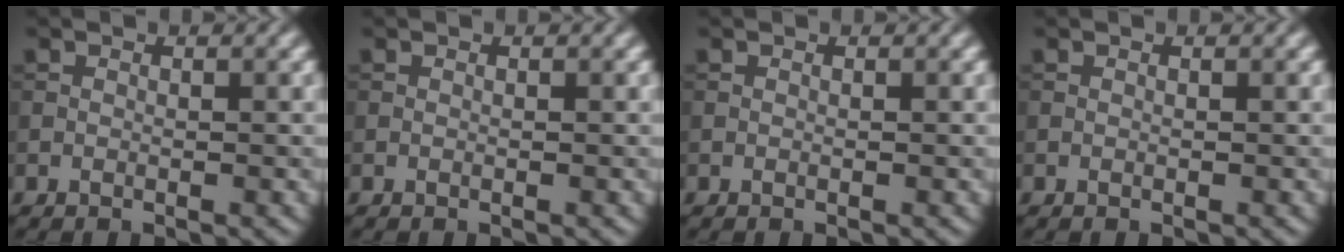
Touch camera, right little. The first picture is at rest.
{"total": 0.0}
{"total": 0.0}
{"total": 0.0}